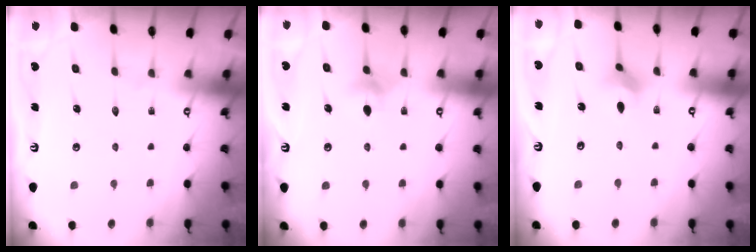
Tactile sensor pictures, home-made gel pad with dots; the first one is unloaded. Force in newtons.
{"total": 4.0, "press": 3.9, "slide": 0.7}
{"total": 3.0, "press": 2.9, "slide": 0.7}